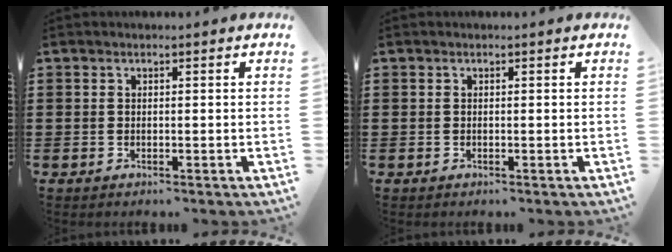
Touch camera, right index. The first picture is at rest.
{"total": 0.0}